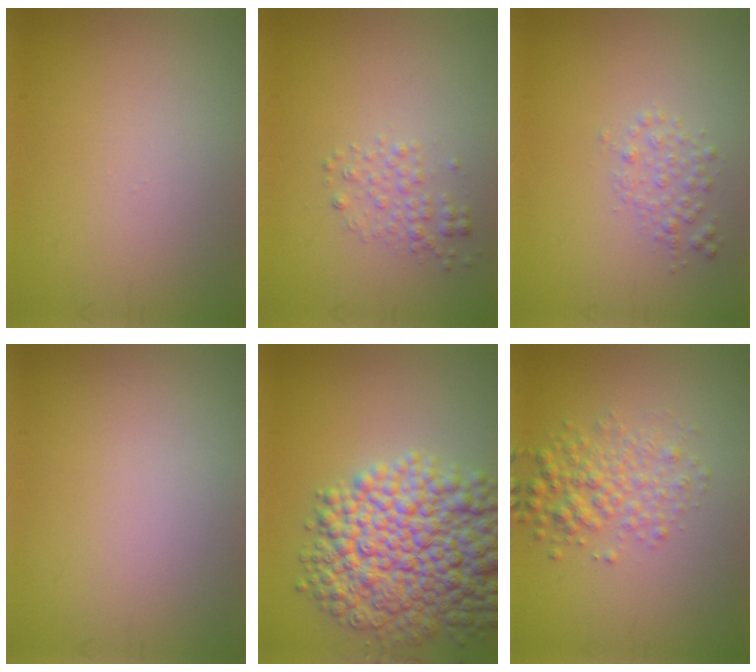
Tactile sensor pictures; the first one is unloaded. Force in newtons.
{"total": 1.7, "press": 1.7, "slide": 0.0}
{"total": 1.6, "press": 1.6, "slide": 0.1}
{"total": 0.0}
{"total": 11.6, "press": 11.6, "slide": 0.3}
{"total": 3.4, "press": 3.4, "slide": 0.0}